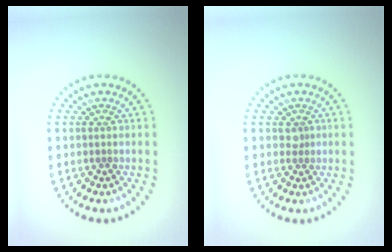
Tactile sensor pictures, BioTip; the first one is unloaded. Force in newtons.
{"total": 0.7, "press": 0.5, "slide": 0.5}